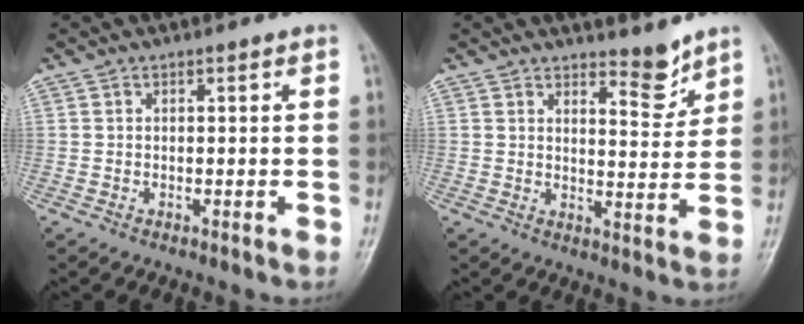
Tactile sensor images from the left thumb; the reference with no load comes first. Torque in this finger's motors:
{"motor_torque": [-0.09, 0.05, -0.21, -0.24, 0.06]}